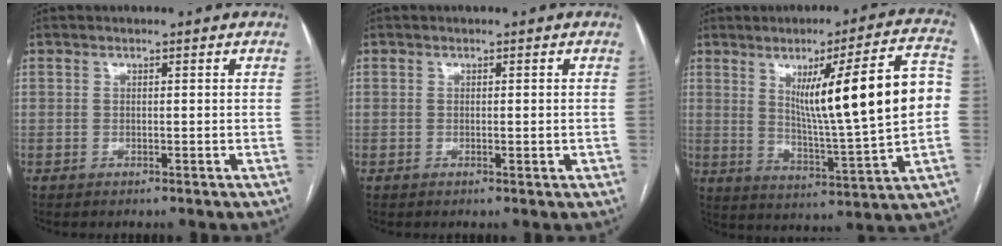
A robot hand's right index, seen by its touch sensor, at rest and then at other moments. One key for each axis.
{"total": 1.1, "fx": -0.2, "fy": 0.3, "fz": 1.0, "tx": -0.015, "ty": 0.000, "tz": 0.003}
{"total": 18.4, "fx": 2.7, "fy": 0.3, "fz": 18.2, "tx": -0.262, "ty": 0.008, "tz": 0.041}